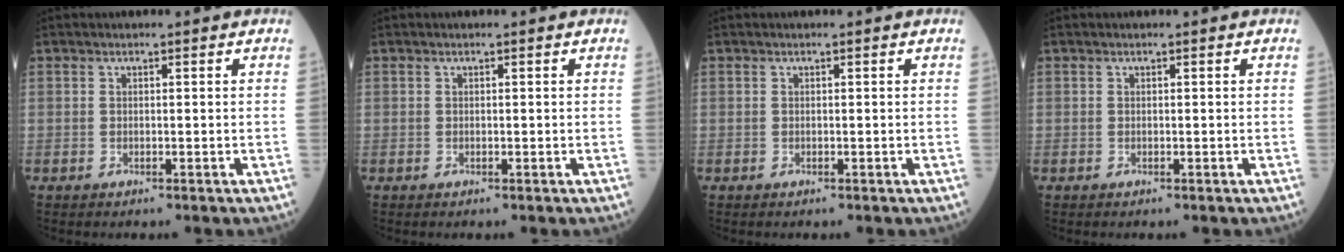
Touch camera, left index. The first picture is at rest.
{"total": 0.0}
{"total": 0.0}
{"total": 0.0}